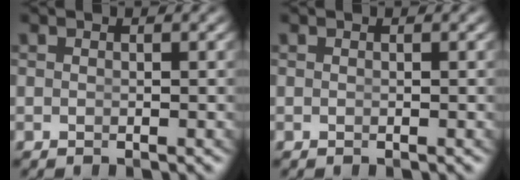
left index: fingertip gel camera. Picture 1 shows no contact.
{"total": 0.0}